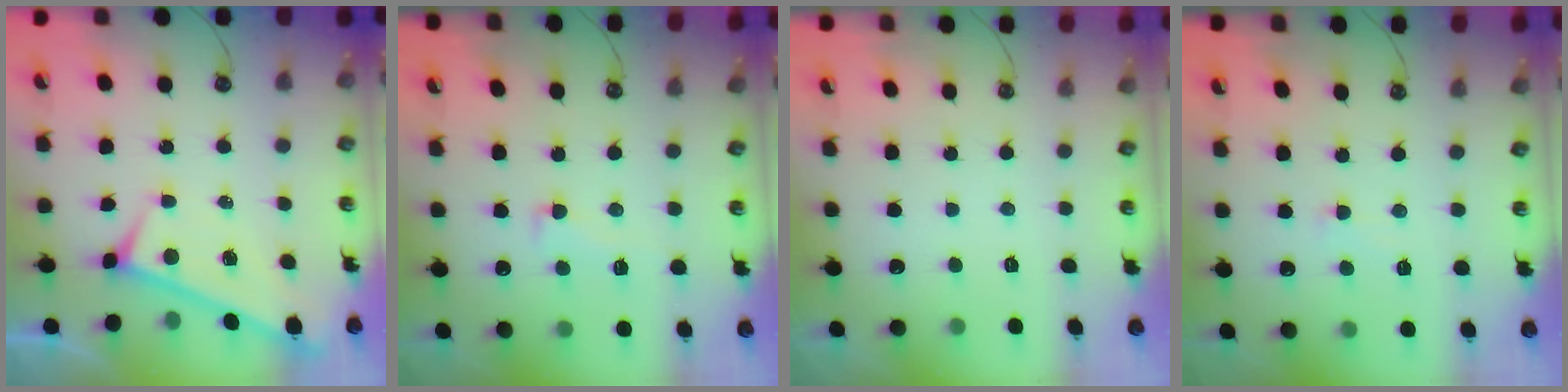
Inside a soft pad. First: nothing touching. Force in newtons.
{"total": 1.2, "press": 0.2, "slide": 1.1}
{"total": 0.0}
{"total": 0.8, "press": 0.1, "slide": 0.8}